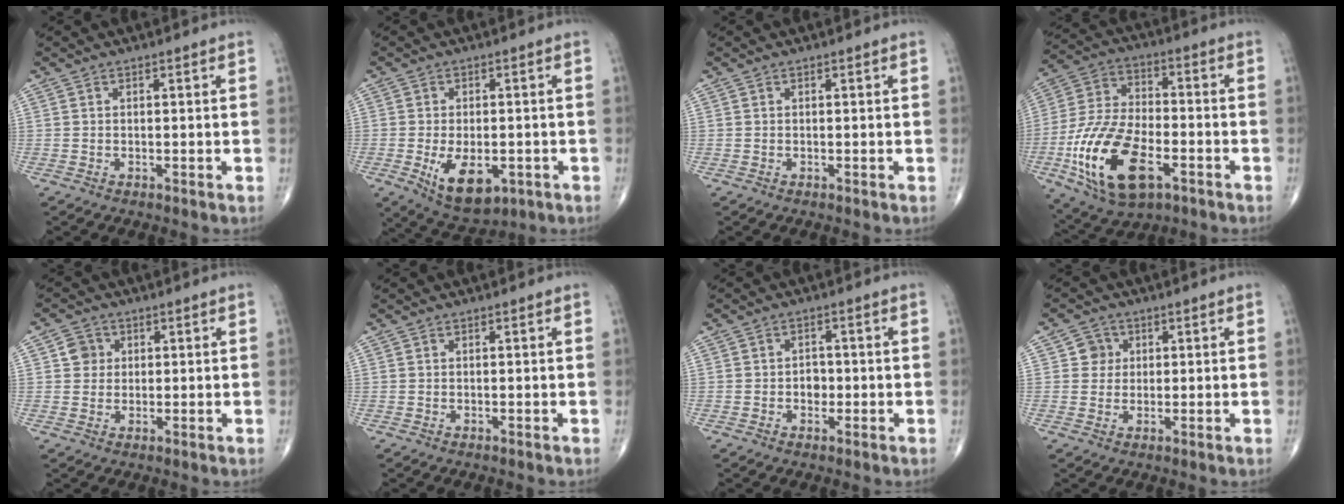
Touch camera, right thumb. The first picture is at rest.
{"total": 10.0, "force": [-3.1, 5.5, 7.8], "torque": [-0.113, -0.006, -0.034]}
{"total": 0.0}
{"total": 20.1, "force": [-7.2, 10.3, 15.7], "torque": [-0.305, 0.018, -0.124]}
{"total": 3.5, "force": [0.9, 3.3, 0.9], "torque": [0.005, 0.001, 0.009]}
{"total": 0.0}
{"total": 2.7, "force": [-0.5, 2.1, 1.6], "torque": [-0.007, 0.007, -0.011]}
{"total": 3.4, "force": [0.8, 3.3, 0.5], "torque": [0.015, 0.002, 0.006]}